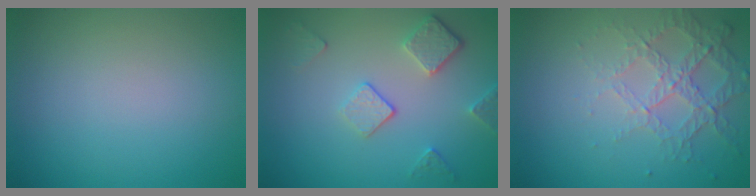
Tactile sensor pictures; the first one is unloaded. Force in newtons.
{"total": 3.5, "press": 2.8, "slide": 2.0}
{"total": 4.5, "press": 2.9, "slide": 3.4}